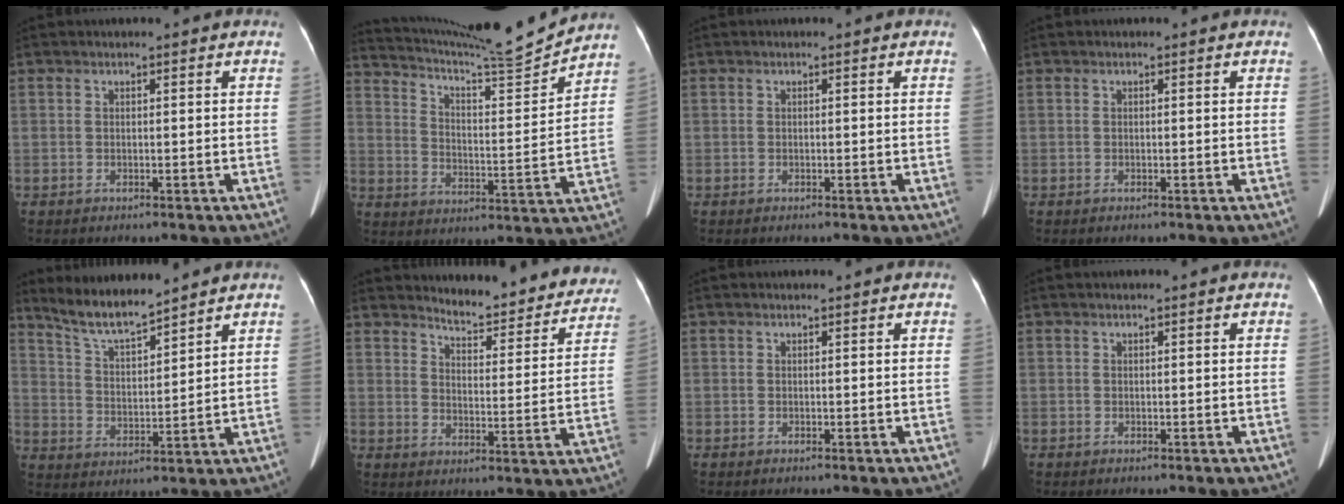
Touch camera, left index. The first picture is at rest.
{"total": 15.3, "force": [14.7, -2.0, 3.7], "torque": [-0.077, -0.039, 0.228]}
{"total": 0.0}
{"total": 0.0}
{"total": 7.8, "force": [7.2, 0.2, 2.7], "torque": [-0.063, -0.001, 0.143]}
{"total": 15.0, "force": [14.3, 3.0, 3.3], "torque": [-0.021, -0.042, 0.162]}
{"total": 0.0}
{"total": 0.0}